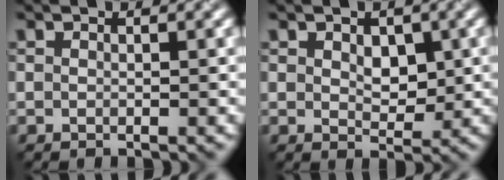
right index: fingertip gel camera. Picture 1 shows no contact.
{"total": 2.5, "force": [0.5, 1.7, 1.8], "torque": [-0.029, -0.007, 0.012]}